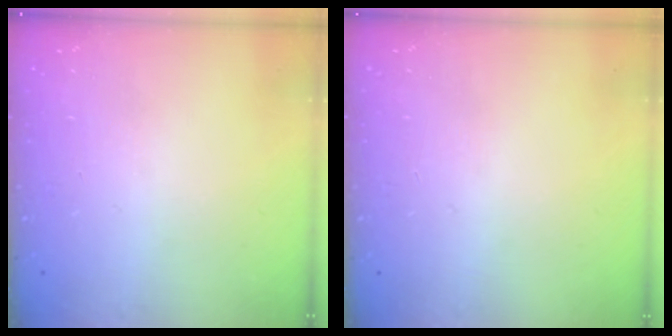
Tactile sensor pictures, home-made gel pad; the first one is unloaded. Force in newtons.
{"total": 0.0}